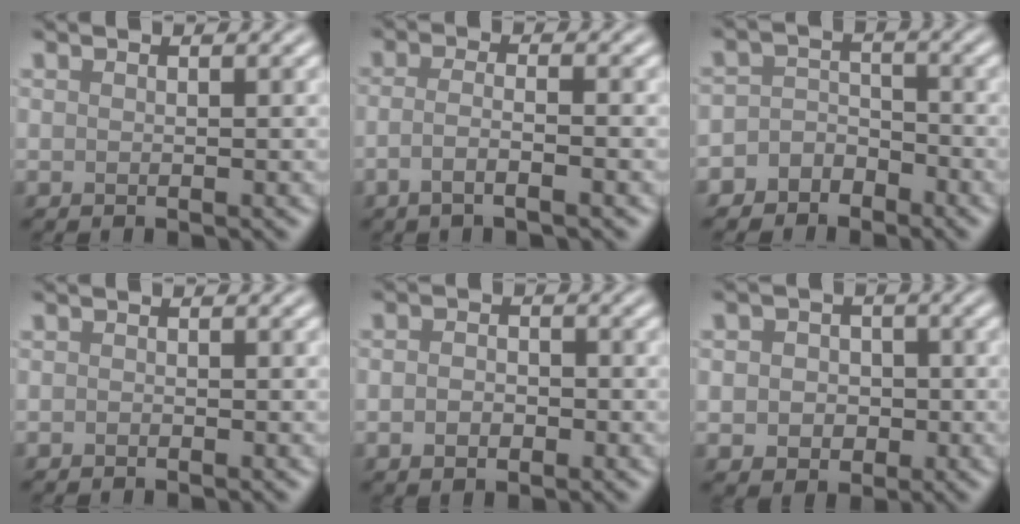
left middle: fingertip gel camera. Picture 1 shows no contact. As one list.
[{"total": 2.6, "force": [-1.2, 0.7, 2.1], "torque": [-0.036, -0.001, -0.033]}, {"total": 3.4, "force": [-2.4, 2.4, 0.3], "torque": [0.034, 0.011, -0.057]}, {"total": 0.0}, {"total": 2.1, "force": [-0.5, 1.5, 1.4], "torque": [-0.028, -0.001, -0.014]}, {"total": 4.0, "force": [-0.1, 3.5, 1.9], "torque": [-0.016, 0.007, -0.020]}]